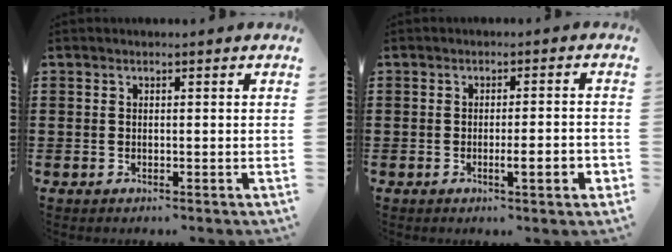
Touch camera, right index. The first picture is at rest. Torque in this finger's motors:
{"motor_torque": [0.65, -0.08, 0.21, 0.02]}